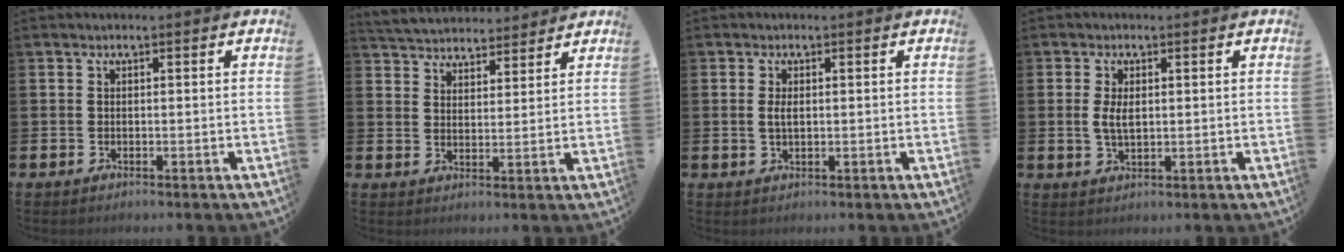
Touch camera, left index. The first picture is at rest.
{"total": 4.8, "force": [4.7, 1.1, -0.3], "torque": [-0.017, -0.027, 0.084]}
{"total": 1.8, "force": [0.3, 0.9, 1.5], "torque": [-0.023, 0.003, 0.001]}
{"total": 3.2, "force": [0.6, 1.6, 2.7], "torque": [-0.039, 0.000, 0.007]}